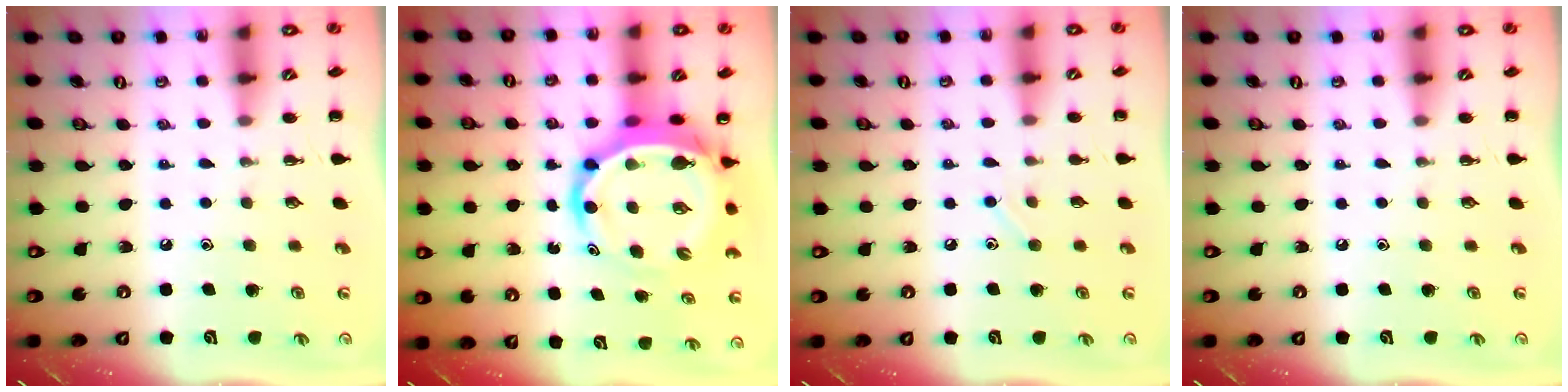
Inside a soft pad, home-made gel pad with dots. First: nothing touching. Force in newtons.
{"total": 10.4, "press": 9.9, "slide": 3.2}
{"total": 5.0, "press": 4.8, "slide": 1.4}
{"total": 0.0}